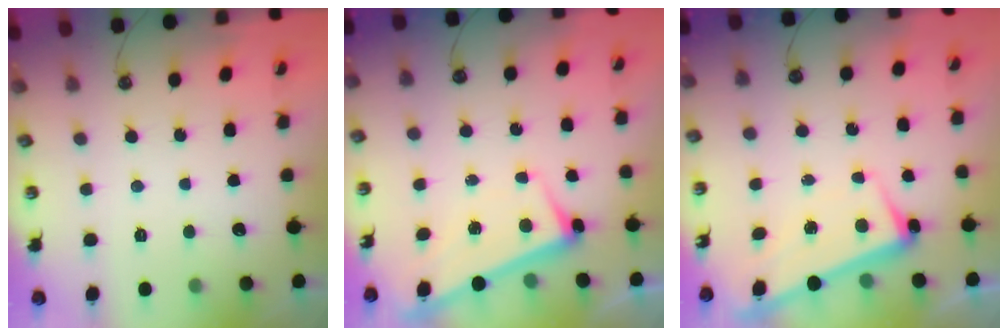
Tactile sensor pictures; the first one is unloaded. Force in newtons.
{"total": 2.9, "press": 2.9, "slide": 0.4}
{"total": 2.4, "press": 2.2, "slide": 0.9}